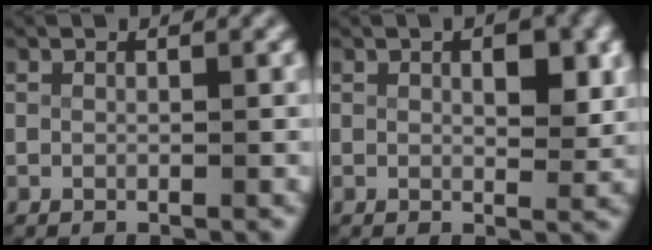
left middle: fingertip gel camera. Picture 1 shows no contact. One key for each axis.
{"total": 2.4, "fx": 0.7, "fy": 1.0, "fz": 2.1, "tx": -0.028, "ty": -0.009, "tz": 0.012}